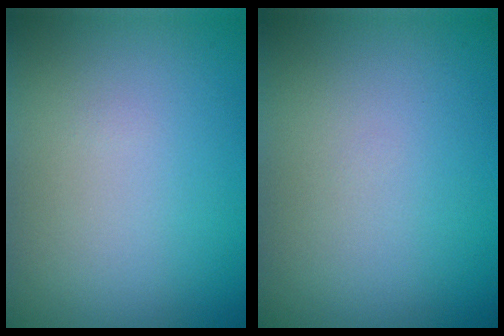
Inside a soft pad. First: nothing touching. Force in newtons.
{"total": 0.0}